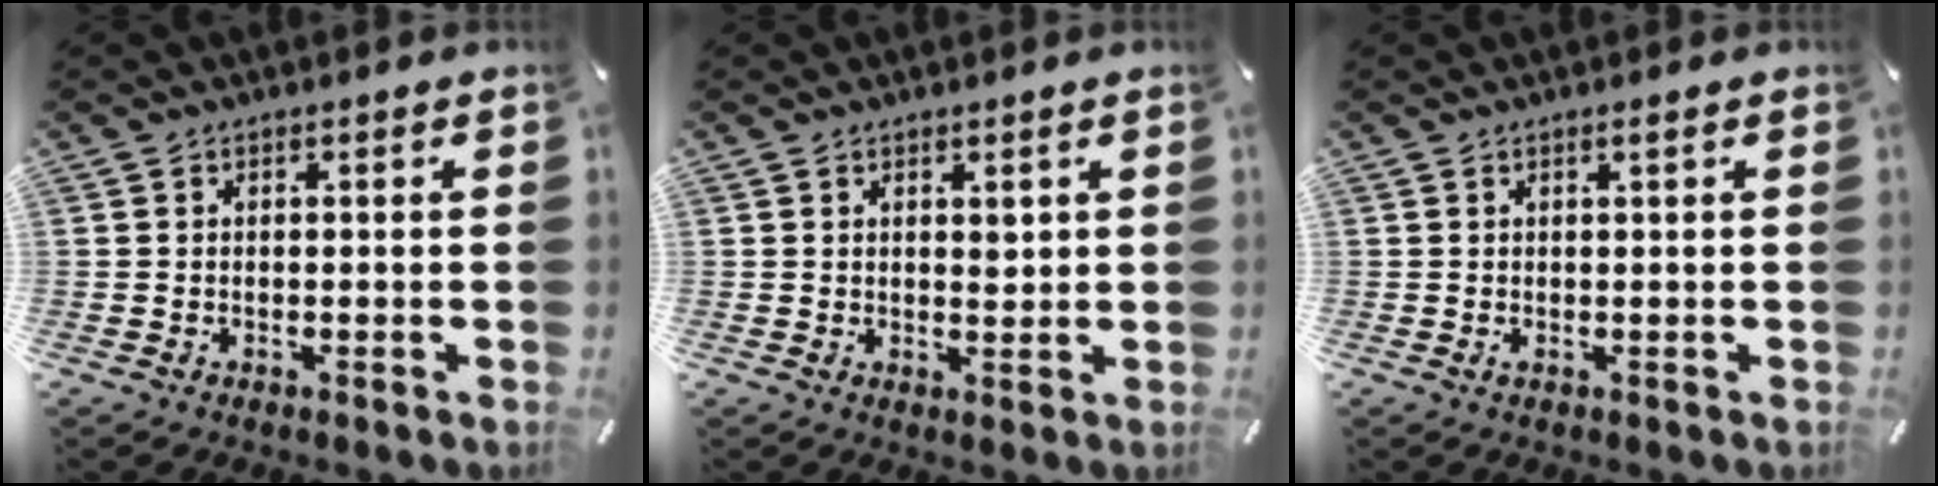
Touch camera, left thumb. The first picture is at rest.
{"total": 2.2, "force": [1.1, 1.4, 1.3], "torque": [-0.003, -0.008, 0.014]}
{"total": 1.3, "force": [0.2, 0.1, 1.3], "torque": [-0.023, -0.005, 0.004]}